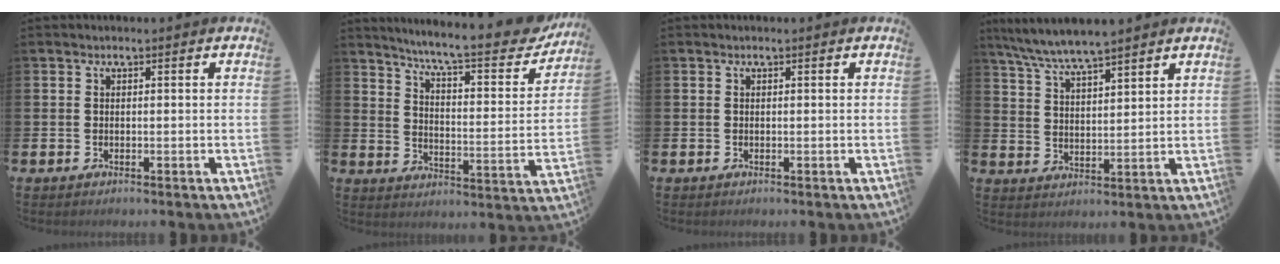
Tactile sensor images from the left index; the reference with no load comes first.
{"total": 8.6, "force": [7.5, 1.2, 4.1], "torque": [-0.086, -0.054, 0.116]}
{"total": 0.0}
{"total": 6.6, "force": [6.3, 0.1, 1.7], "torque": [-0.061, -0.026, 0.115]}